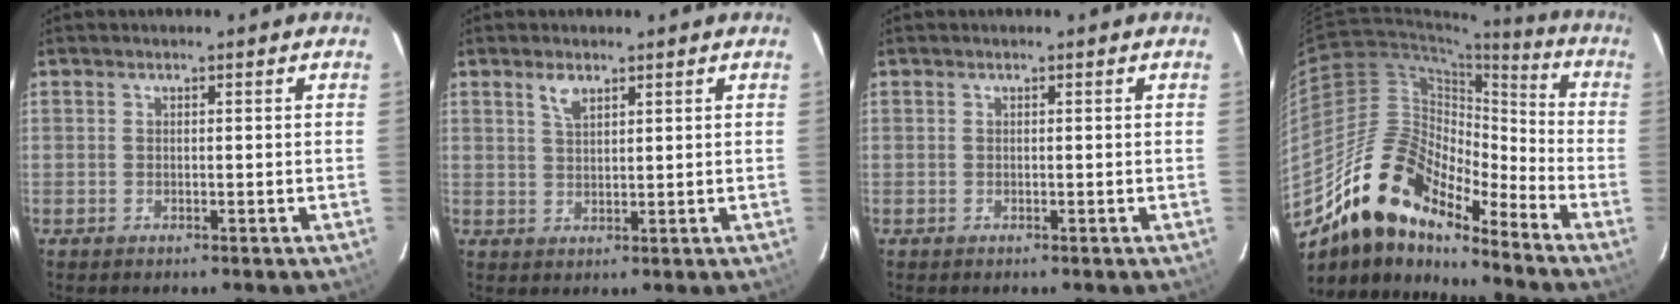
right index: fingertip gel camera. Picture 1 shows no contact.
{"total": 2.9, "force": [1.9, 1.2, 1.8], "torque": [-0.034, 0.003, 0.037]}
{"total": 0.0}
{"total": 18.1, "force": [-14.3, 6.3, 9.1], "torque": [-0.156, 0.002, -0.275]}